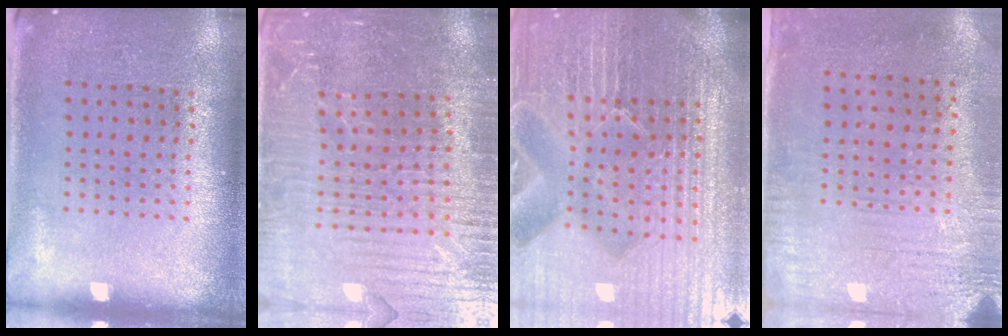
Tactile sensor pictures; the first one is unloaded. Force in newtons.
{"total": 4.1, "press": 3.9, "slide": 1.1}
{"total": 6.7, "press": 5.8, "slide": 3.3}
{"total": 3.2, "press": 2.5, "slide": 1.9}